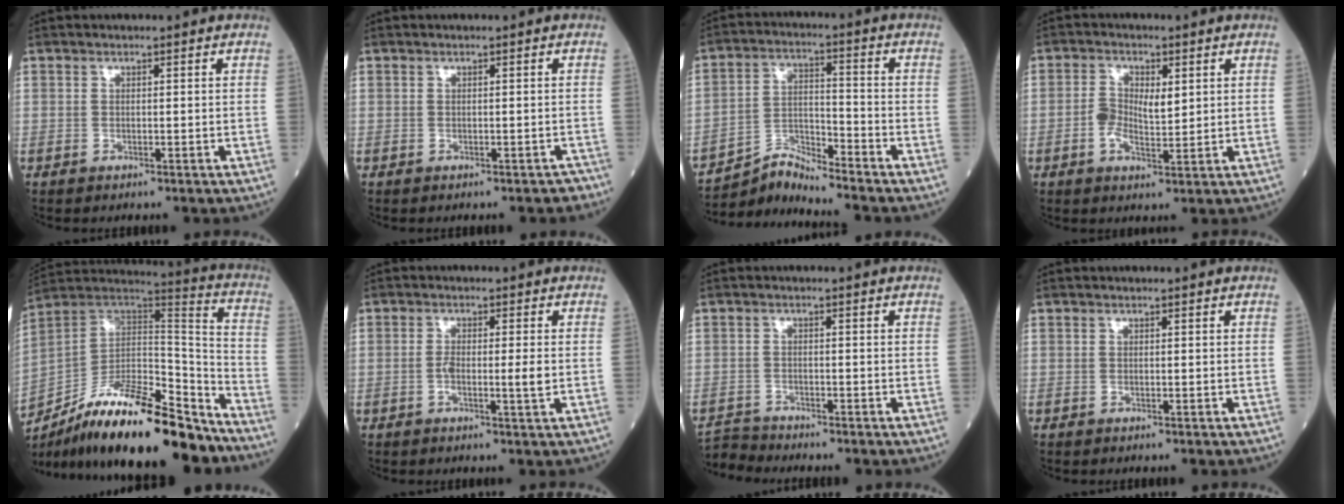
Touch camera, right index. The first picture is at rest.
{"total": 2.1, "force": [-1.7, 0.8, 0.8], "torque": [-0.005, 0.000, -0.018]}
{"total": 6.4, "force": [-6.3, -1.3, -0.4], "torque": [-0.005, 0.009, -0.116]}
{"total": 4.9, "force": [0.5, 2.3, 4.3], "torque": [-0.083, 0.009, 0.009]}
{"total": 24.9, "force": [-19.4, 5.1, 14.8], "torque": [-0.241, 0.002, -0.327]}
{"total": 3.4, "force": [-0.6, 0.2, 3.4], "torque": [-0.061, -0.001, -0.010]}
{"total": 3.0, "force": [-2.8, -0.4, -0.9], "torque": [0.021, -0.014, -0.053]}
{"total": 0.0}